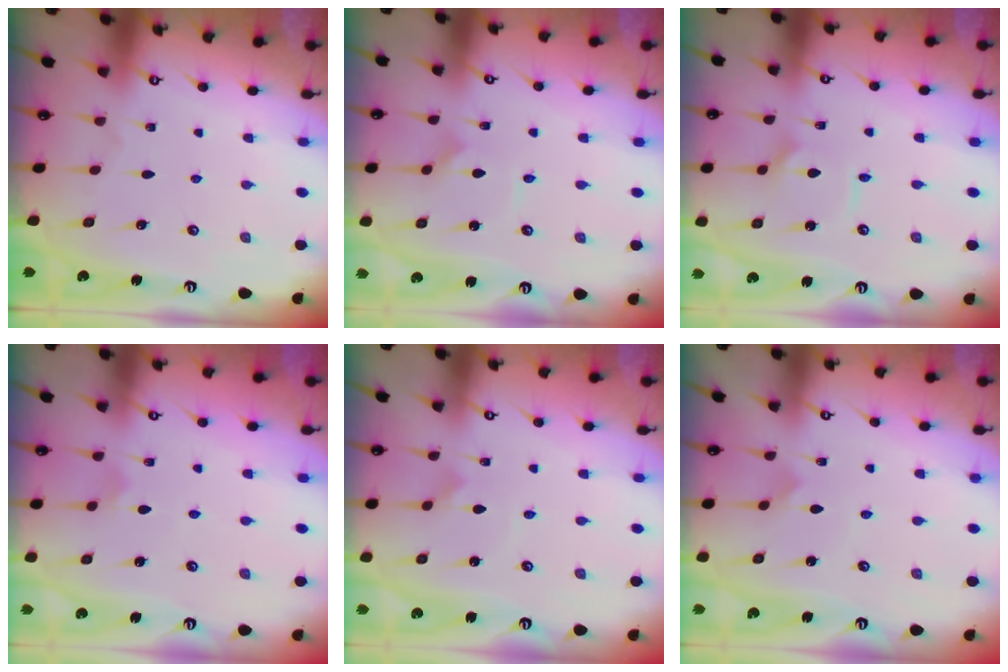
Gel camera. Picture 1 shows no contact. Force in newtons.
{"total": 1.4, "press": 1.4, "slide": 0.2}
{"total": 3.3, "press": 3.3, "slide": 0.4}
{"total": 3.9, "press": 3.8, "slide": 0.5}
{"total": 2.0, "press": 2.0, "slide": 0.2}
{"total": 3.5, "press": 3.5, "slide": 0.3}